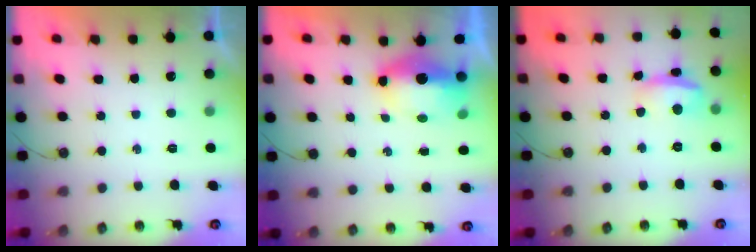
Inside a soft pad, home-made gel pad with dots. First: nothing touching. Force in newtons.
{"total": 7.4, "press": 7.3, "slide": 1.2}
{"total": 7.9, "press": 7.8, "slide": 1.3}